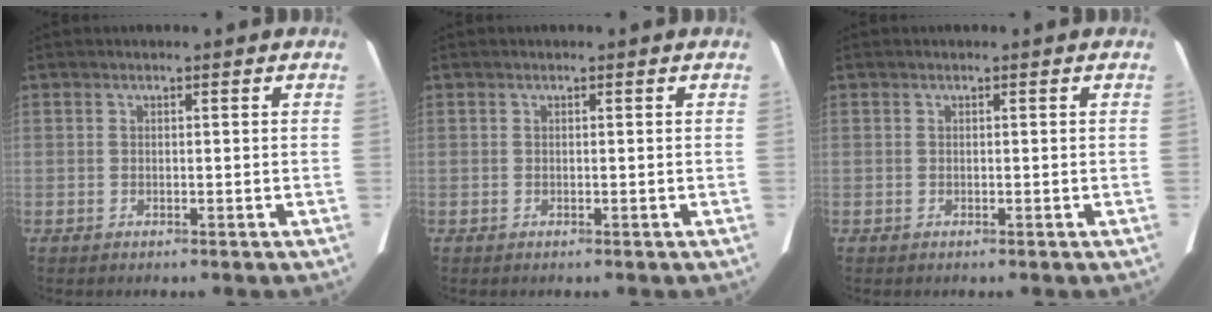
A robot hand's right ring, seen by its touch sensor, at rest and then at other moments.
{"total": 0.0}
{"total": 0.0}